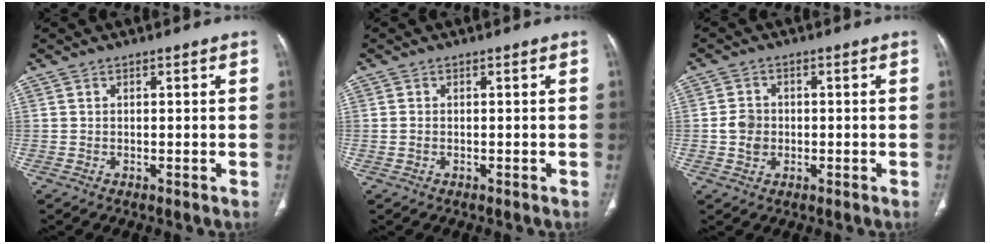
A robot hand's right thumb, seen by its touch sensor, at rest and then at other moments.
{"total": 0.9, "force": [-0.2, 0.6, 0.6], "torque": [-0.020, 0.002, -0.002]}
{"total": 3.9, "force": [-0.6, 3.3, 2.0], "torque": [-0.028, 0.006, -0.012]}